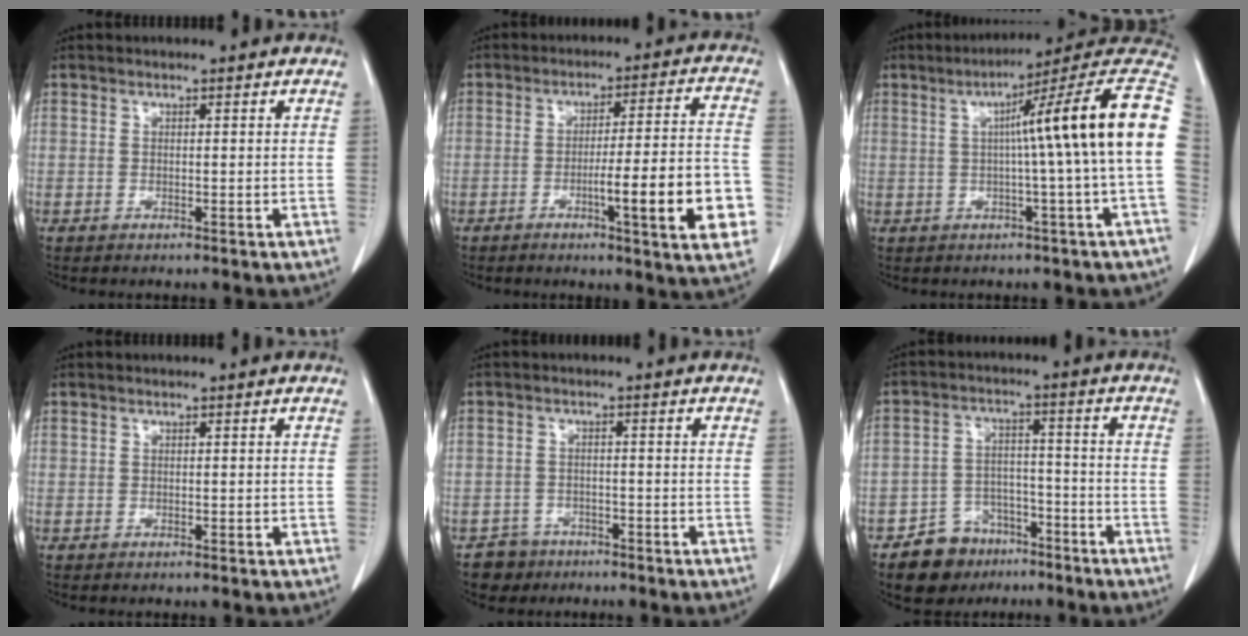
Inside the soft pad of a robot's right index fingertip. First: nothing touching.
{"total": 14.6, "force": [-4.6, 0.8, 13.9], "torque": [-0.162, 0.004, -0.059]}
{"total": 16.6, "force": [1.7, -1.3, 16.5], "torque": [-0.213, 0.033, 0.014]}
{"total": 0.0}
{"total": 3.8, "force": [-2.5, 2.7, -0.6], "torque": [0.011, 0.012, -0.041]}
{"total": 7.7, "force": [-5.3, 5.3, 1.6], "torque": [-0.027, 0.015, -0.082]}